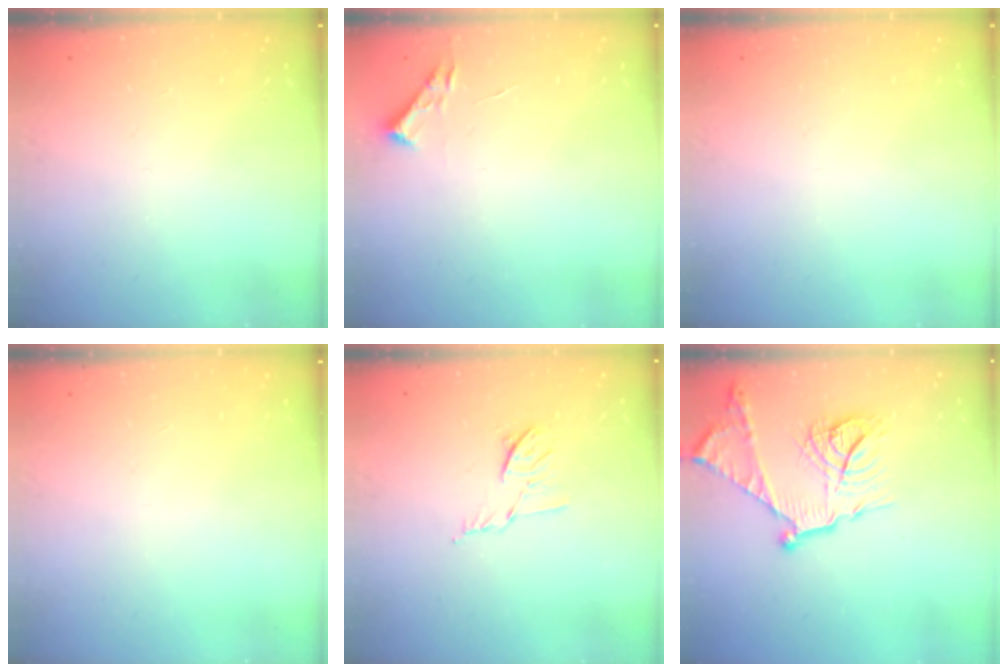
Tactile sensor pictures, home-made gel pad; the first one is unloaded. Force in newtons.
{"total": 2.7, "press": 2.7, "slide": 0.4}
{"total": 0.0}
{"total": 0.0}
{"total": 6.5, "press": 6.4, "slide": 1.0}
{"total": 19.7, "press": 19.6, "slide": 1.7}